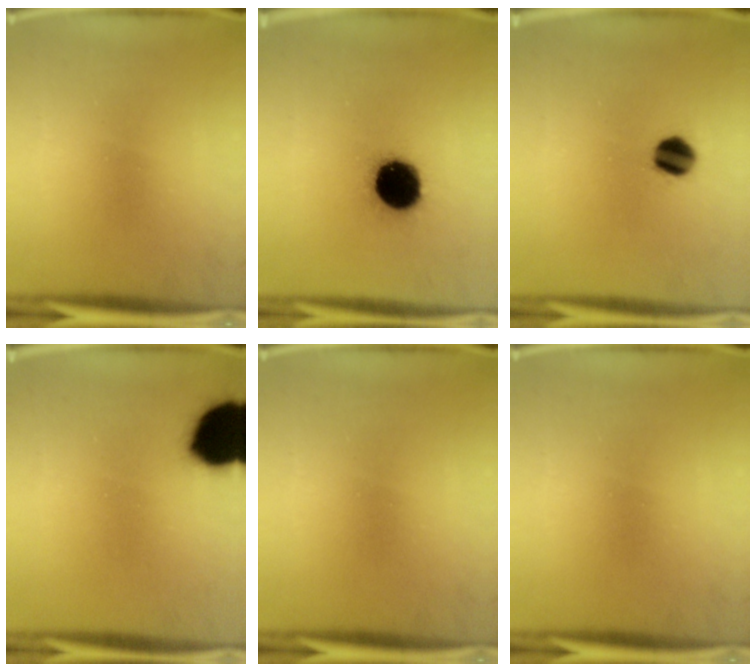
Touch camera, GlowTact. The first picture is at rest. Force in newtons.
{"total": 16.2}
{"total": 6.7}
{"total": 19.3}
{"total": 0.0}
{"total": 0.0}